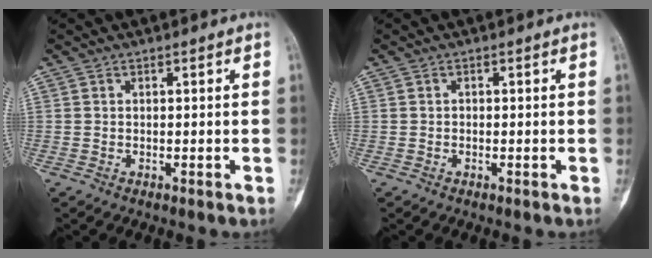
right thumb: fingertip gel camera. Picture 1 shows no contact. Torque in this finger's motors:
{"motor_torque": [-0.12, 0.30, 0.04, -0.21, -0.06]}